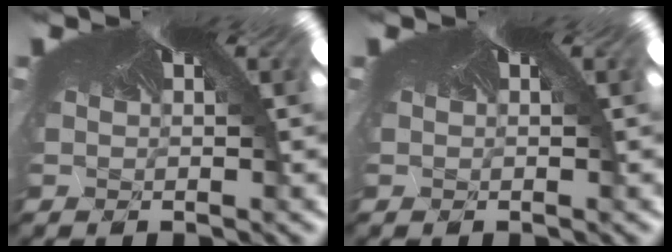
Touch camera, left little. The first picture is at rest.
{"total": 0.0}